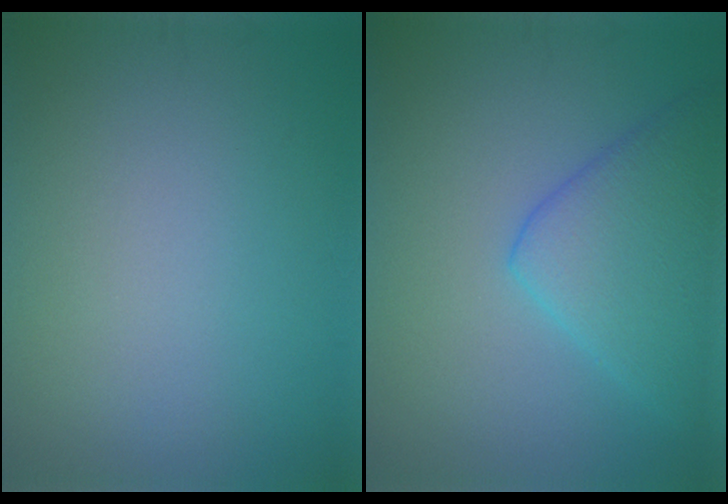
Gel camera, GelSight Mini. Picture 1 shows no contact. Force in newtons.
{"total": 5.7, "press": 5.7, "slide": 0.3}